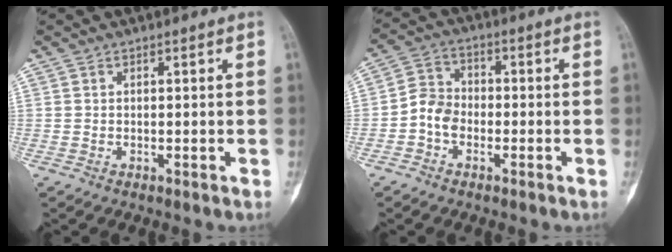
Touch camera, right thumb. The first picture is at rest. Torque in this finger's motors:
{"motor_torque": [0.87, 0.52, 0.68, -0.21, 0.17]}